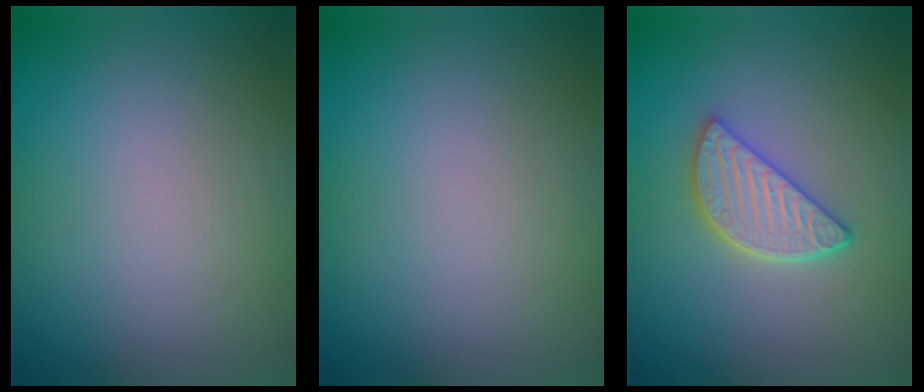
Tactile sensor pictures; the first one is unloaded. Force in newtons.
{"total": 0.0}
{"total": 3.8, "press": 3.2, "slide": 2.1}